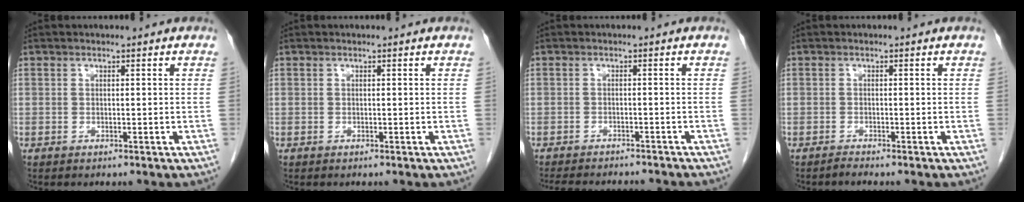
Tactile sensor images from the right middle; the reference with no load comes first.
{"total": 0.0}
{"total": 11.4, "force": [-10.4, 2.3, 4.2], "torque": [-0.065, -0.007, -0.130]}
{"total": 0.7, "force": [-0.7, -0.2, 0.1], "torque": [-0.002, -0.001, -0.013]}